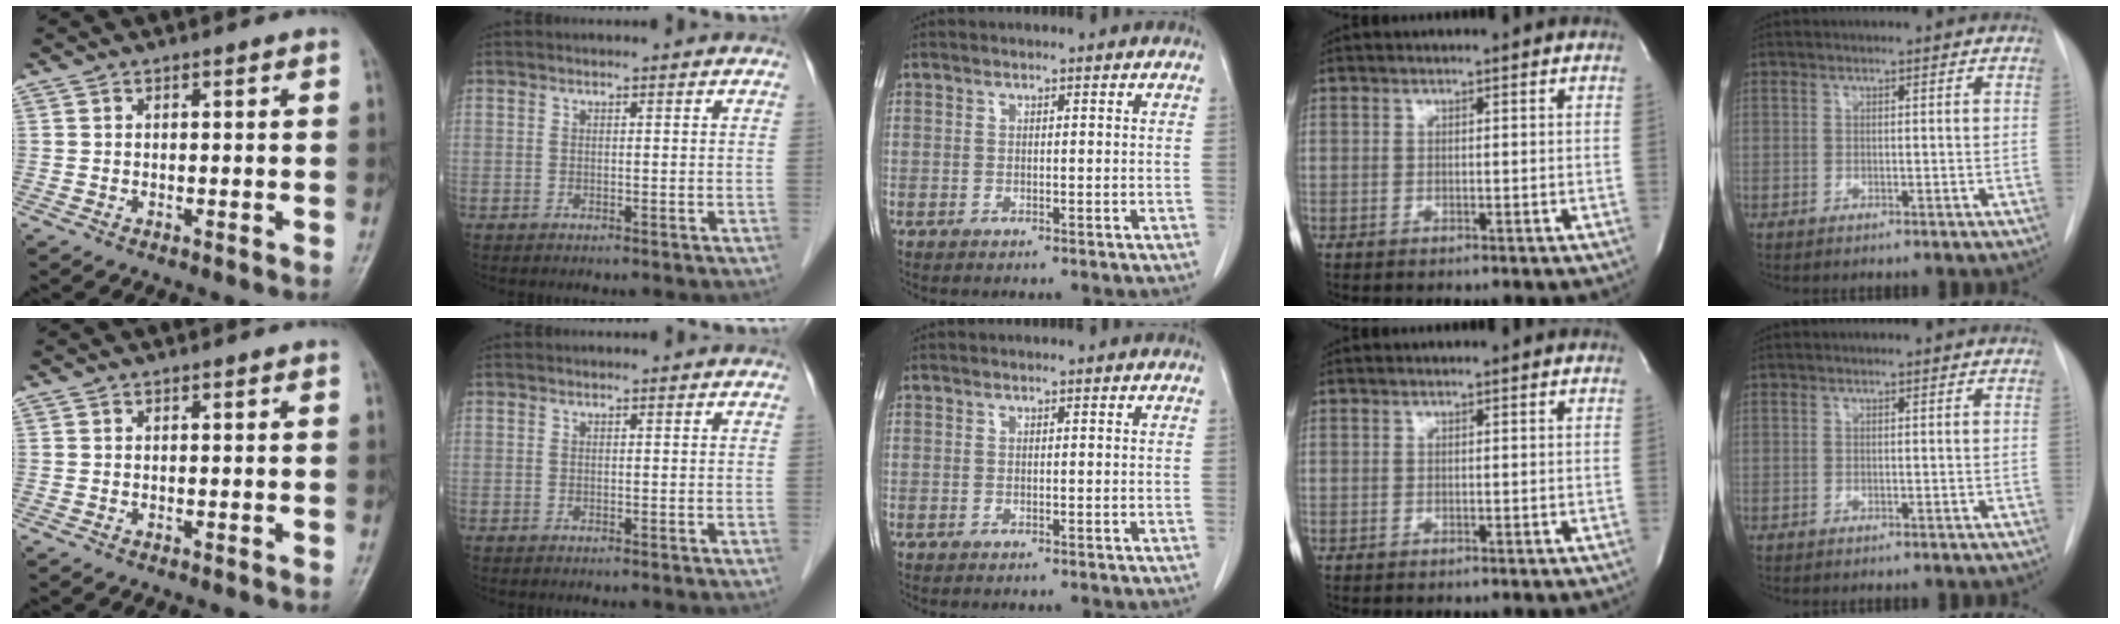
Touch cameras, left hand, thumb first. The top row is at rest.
{}